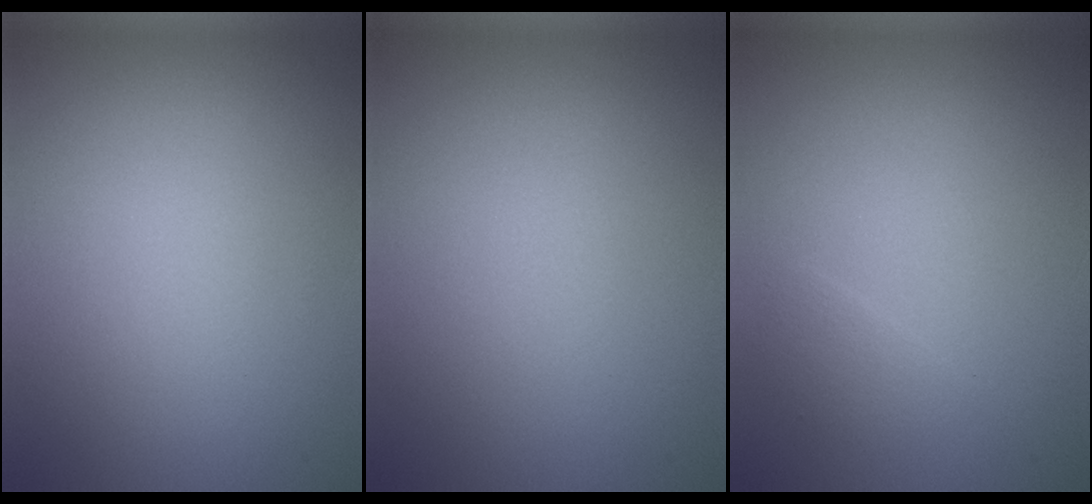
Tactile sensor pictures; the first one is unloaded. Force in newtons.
{"total": 0.0}
{"total": 0.9, "press": 0.9, "slide": 0.0}